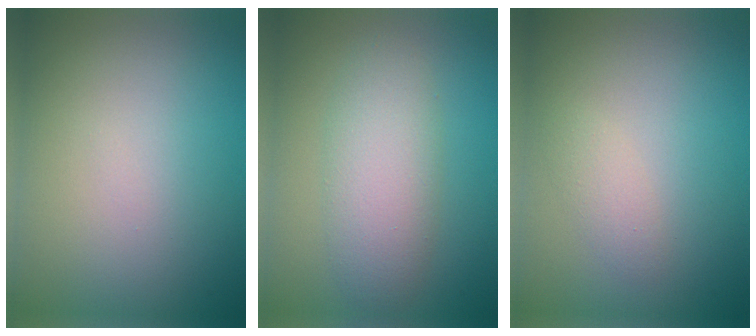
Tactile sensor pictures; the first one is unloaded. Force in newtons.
{"total": 4.3, "press": 4.3, "slide": 0.4}
{"total": 1.3, "press": 1.3, "slide": 0.0}